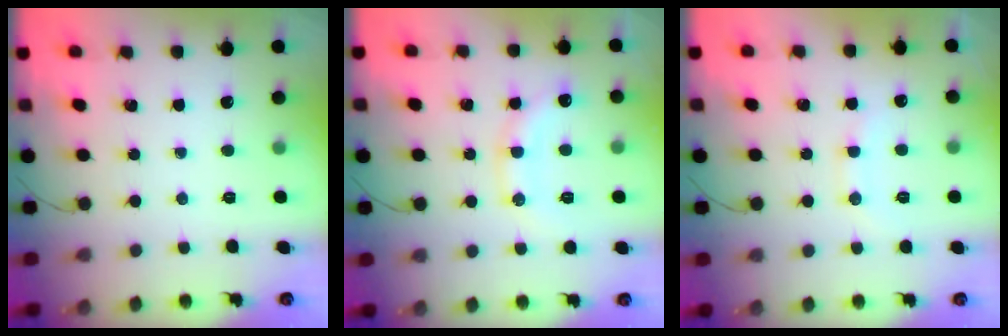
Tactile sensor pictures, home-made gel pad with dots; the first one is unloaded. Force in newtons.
{"total": 13.5, "press": 13.5, "slide": 1.0}
{"total": 8.9, "press": 8.9, "slide": 1.1}